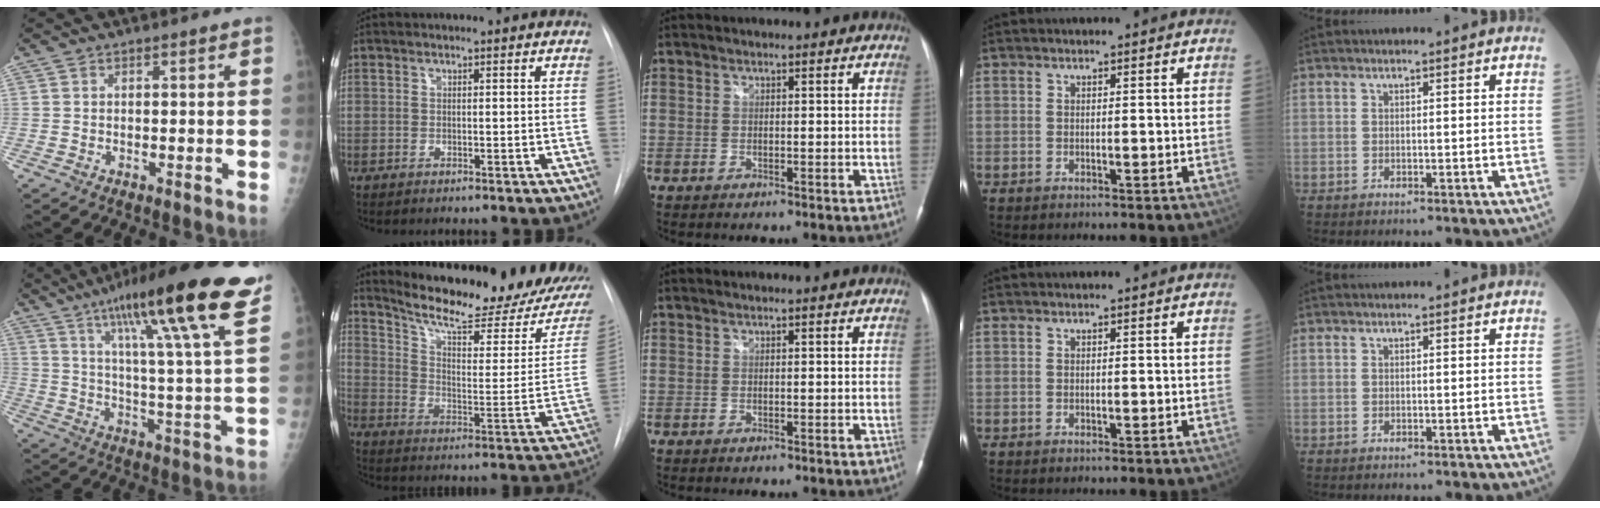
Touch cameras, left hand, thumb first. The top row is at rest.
{"thumb": {"total": 24.7, "force": [15.8, 2.1, 19.0], "torque": [-0.277, -0.050, 0.232]}, "index": {"total": 21.2, "force": [18.8, 2.9, 9.5], "torque": [-0.141, -0.070, 0.254]}}